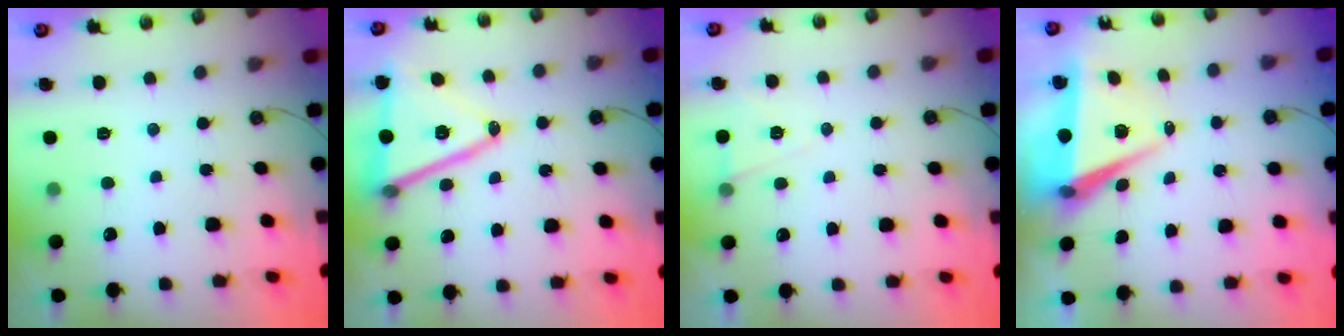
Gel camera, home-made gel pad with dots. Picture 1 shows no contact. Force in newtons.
{"total": 18.1, "press": 17.7, "slide": 3.8}
{"total": 5.8, "press": 3.5, "slide": 4.5}
{"total": 7.2, "press": 5.7, "slide": 4.4}